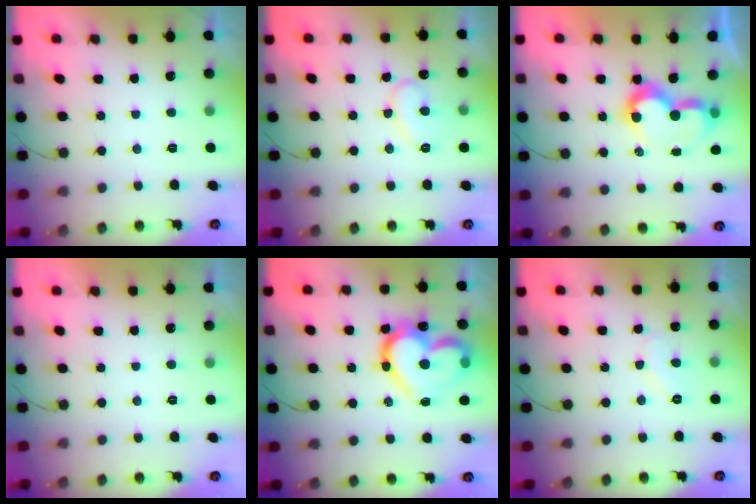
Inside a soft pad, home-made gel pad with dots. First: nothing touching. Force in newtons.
{"total": 9.4, "press": 9.3, "slide": 0.8}
{"total": 8.9, "press": 8.9, "slide": 0.8}
{"total": 1.7, "press": 1.7, "slide": 0.0}
{"total": 20.7, "press": 20.6, "slide": 1.5}
{"total": 6.9, "press": 6.9, "slide": 0.7}